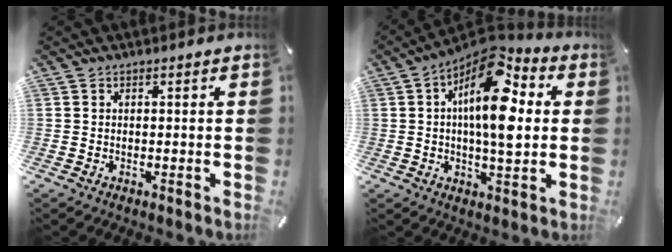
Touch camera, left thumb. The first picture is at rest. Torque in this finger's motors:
{"motor_torque": [1.02, 1.06, 2.32, -0.46, 0.60]}